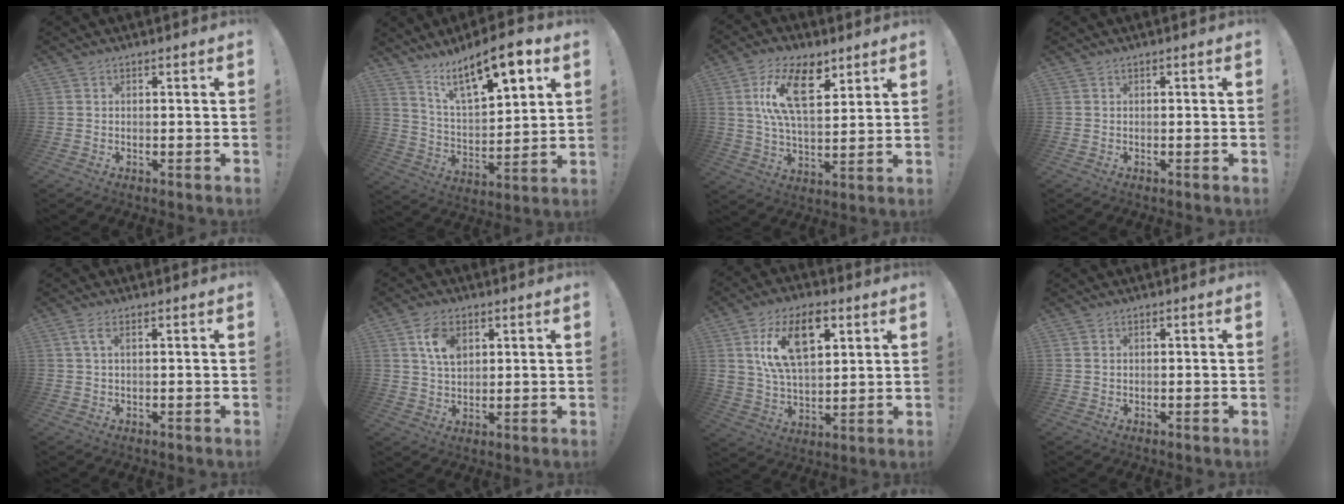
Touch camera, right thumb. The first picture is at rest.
{"total": 15.5, "force": [10.1, 4.8, 10.7], "torque": [-0.171, -0.066, 0.166]}
{"total": 16.0, "force": [7.1, 7.8, 12.0], "torque": [-0.219, -0.016, 0.123]}
{"total": 0.0}
{"total": 2.9, "force": [1.1, 0.9, 2.6], "torque": [-0.049, 0.000, 0.019]}
{"total": 8.2, "force": [3.4, 5.4, 5.2], "torque": [-0.081, -0.003, 0.065]}
{"total": 16.6, "force": [7.3, 9.6, 11.4], "torque": [-0.194, -0.017, 0.131]}
{"total": 0.7, "force": [0.4, 0.5, 0.3], "torque": [-0.012, 0.003, 0.008]}